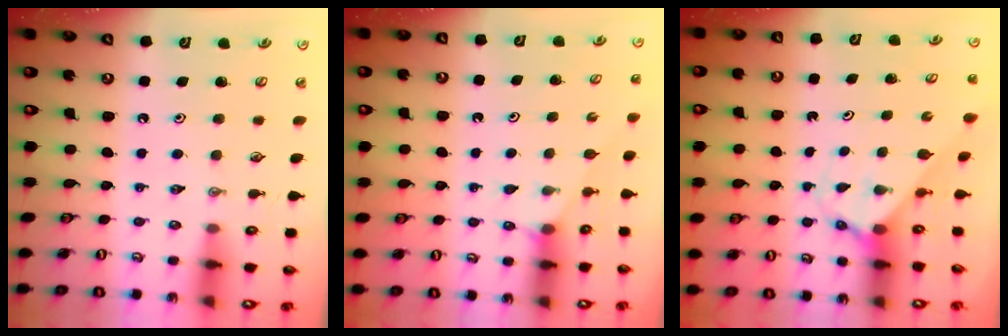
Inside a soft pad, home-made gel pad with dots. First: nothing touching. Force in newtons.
{"total": 2.9, "press": 2.9, "slide": 0.4}
{"total": 2.7, "press": 2.7, "slide": 0.2}